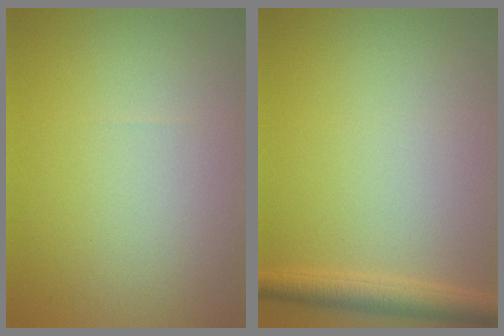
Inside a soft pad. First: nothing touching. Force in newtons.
{"total": 2.5, "press": 2.5, "slide": 0.1}